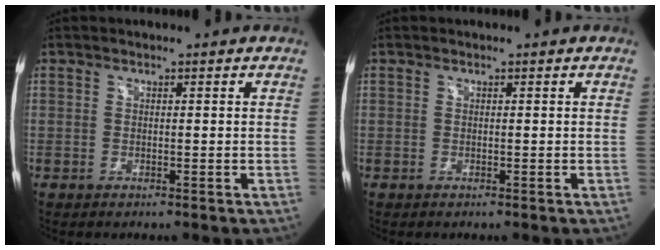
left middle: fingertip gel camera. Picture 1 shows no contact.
{"total": 0.0}